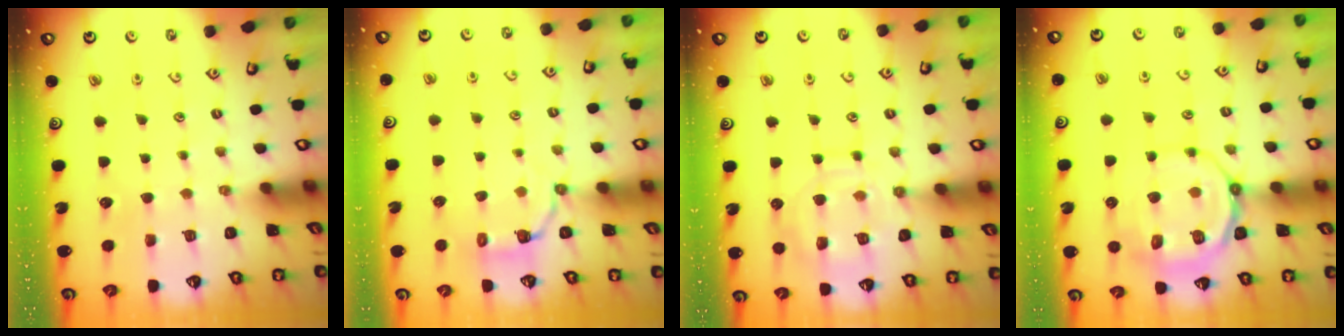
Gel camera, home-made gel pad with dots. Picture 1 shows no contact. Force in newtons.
{"total": 3.9, "press": 2.1, "slide": 3.3}
{"total": 12.4, "press": 12.3, "slide": 1.1}
{"total": 13.0, "press": 12.8, "slide": 2.0}